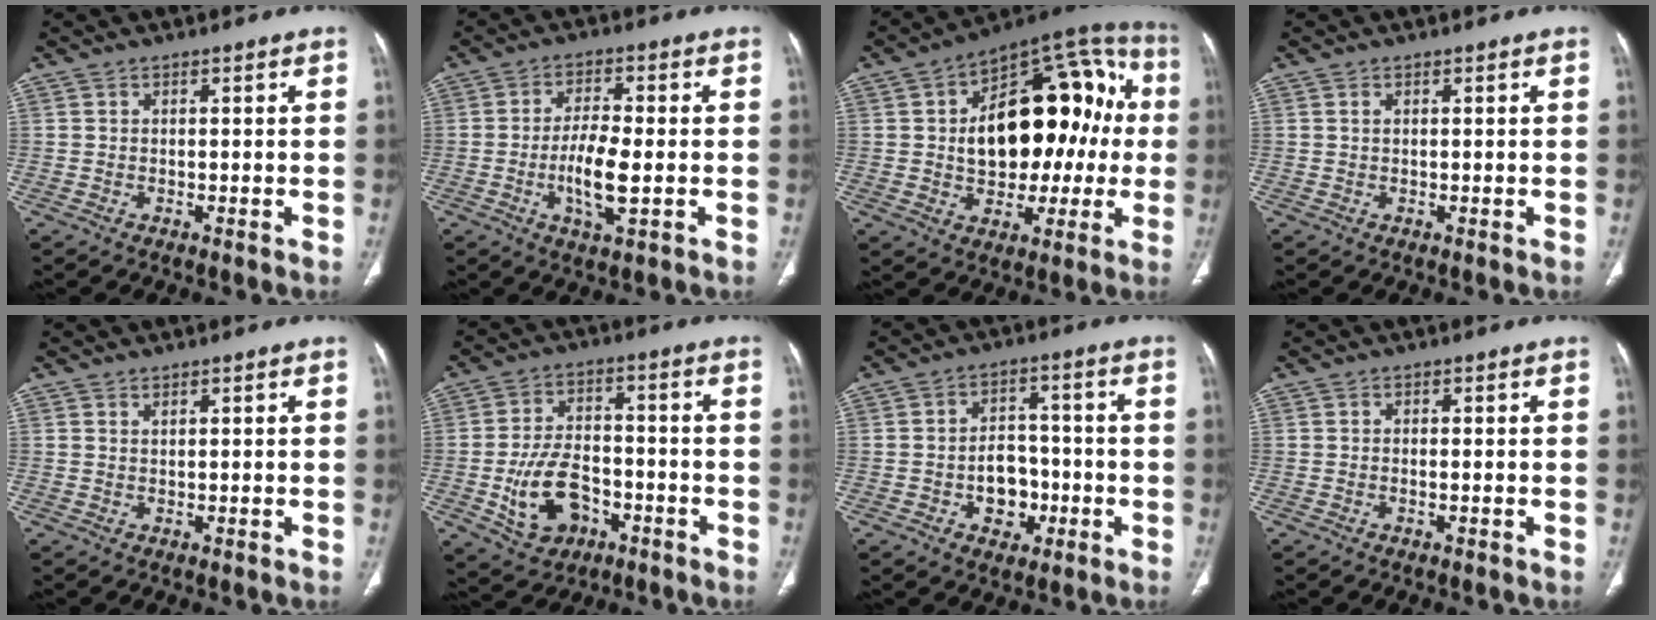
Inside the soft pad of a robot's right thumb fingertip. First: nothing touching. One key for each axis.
{"total": 7.9, "fx": -1.5, "fy": 2.5, "fz": 7.3, "tx": -0.143, "ty": -0.002, "tz": -0.030}
{"total": 24.9, "fx": 1.5, "fy": 14.7, "fz": 20.0, "tx": -0.247, "ty": 0.043, "tz": 0.025}
{"total": 0.6, "fx": 0.2, "fy": 0.3, "fz": 0.4, "tx": -0.010, "ty": 0.002, "tz": 0.004}
{"total": 0.6, "fx": 0.5, "fy": 0.2, "fz": 0.3, "tx": -0.006, "ty": -0.003, "tz": 0.010}
{"total": 11.9, "fx": -4.1, "fy": 8.0, "fz": 7.7, "tx": -0.121, "ty": 0.025, "tz": -0.063}
{"total": 8.0, "fx": -2.5, "fy": 6.1, "fz": 4.7, "tx": -0.034, "ty": 0.026, "tz": -0.036}
{"total": 0.7, "fx": -0.2, "fy": 0.2, "fz": 0.6, "tx": -0.015, "ty": 0.004, "tz": -0.004}